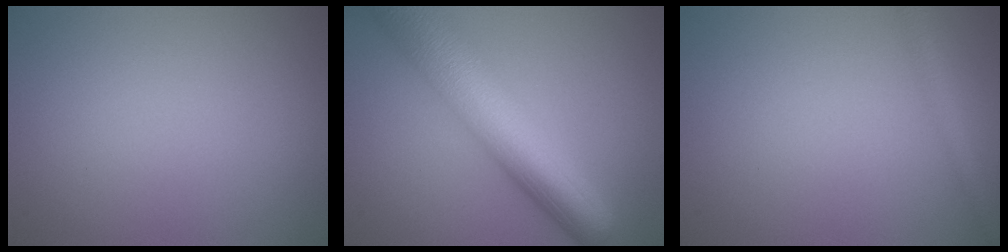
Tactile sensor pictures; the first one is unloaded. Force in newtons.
{"total": 10.0, "press": 10.0, "slide": 0.4}
{"total": 1.6, "press": 1.6, "slide": 0.1}